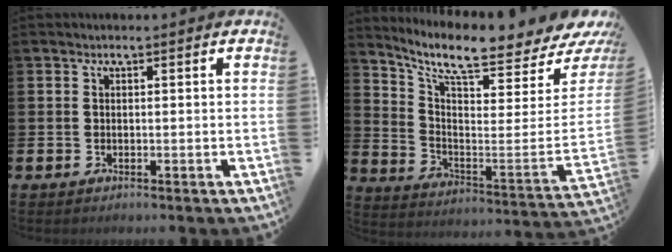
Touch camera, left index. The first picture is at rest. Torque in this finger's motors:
{"motor_torque": [0.28, -1.02, 1.06, 0.21]}